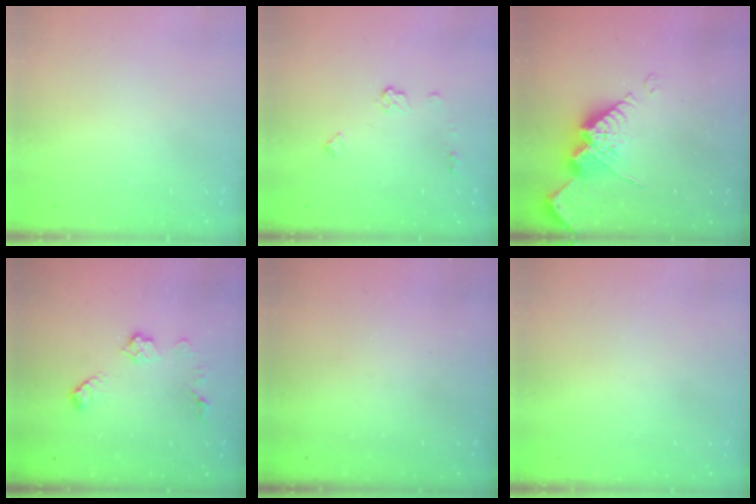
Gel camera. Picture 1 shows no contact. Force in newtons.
{"total": 5.3, "press": 5.3, "slide": 0.6}
{"total": 14.7, "press": 14.6, "slide": 1.1}
{"total": 8.1, "press": 8.1, "slide": 0.2}
{"total": 0.0}
{"total": 0.0}